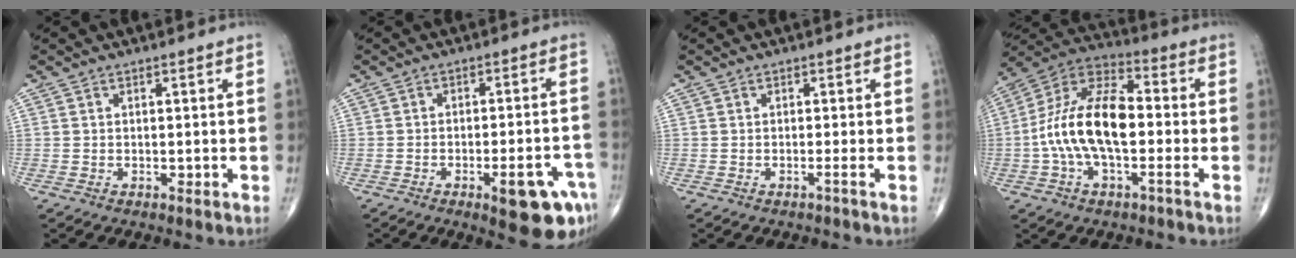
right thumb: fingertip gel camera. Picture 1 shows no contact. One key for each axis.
{"total": 11.0, "fx": -5.2, "fy": 3.6, "fz": 8.9, "tx": -0.089, "ty": 0.024, "tz": -0.058}
{"total": 0.0}
{"total": 16.6, "fx": -1.3, "fy": 8.2, "fz": 14.3, "tx": -0.273, "ty": 0.040, "tz": -0.032}